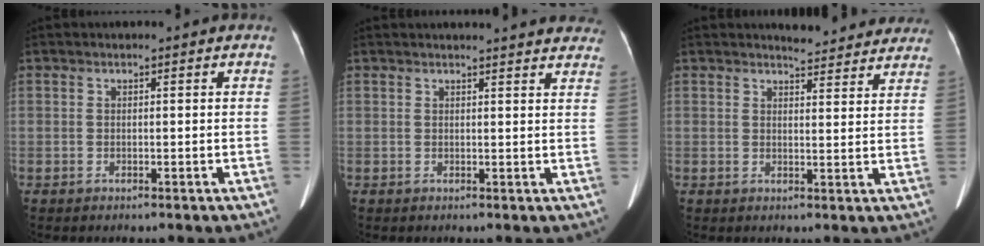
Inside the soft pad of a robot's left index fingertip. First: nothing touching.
{"total": 18.4, "force": [17.5, 2.7, 5.2], "torque": [-0.060, -0.018, 0.195]}
{"total": 9.4, "force": [9.0, 1.8, 2.0], "torque": [-0.011, -0.005, 0.095]}